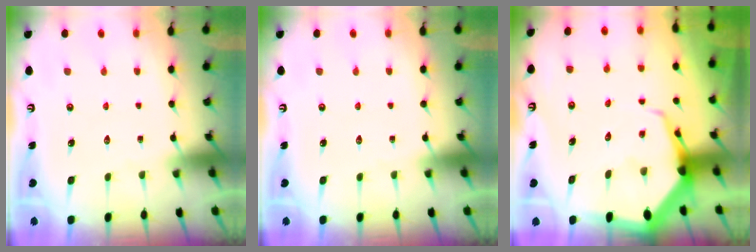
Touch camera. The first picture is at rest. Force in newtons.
{"total": 0.0}
{"total": 7.2, "press": 7.1, "slide": 0.8}